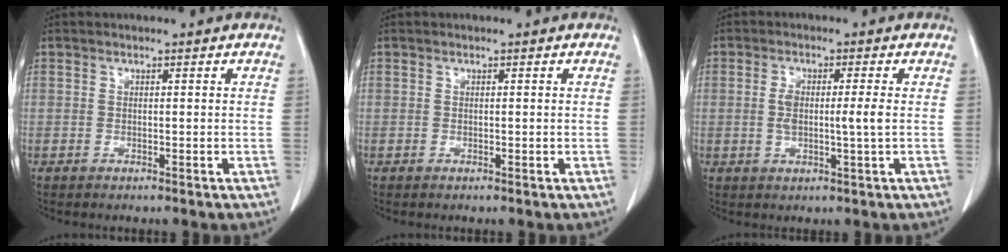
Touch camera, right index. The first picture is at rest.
{"total": 0.0}
{"total": 4.6, "force": [0.0, 0.5, 4.6], "torque": [-0.087, 0.002, 0.002]}